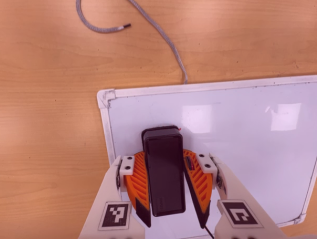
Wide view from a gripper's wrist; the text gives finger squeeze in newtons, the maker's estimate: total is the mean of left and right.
{"total": 14.4, "left": 15.0, "right": 13.8}